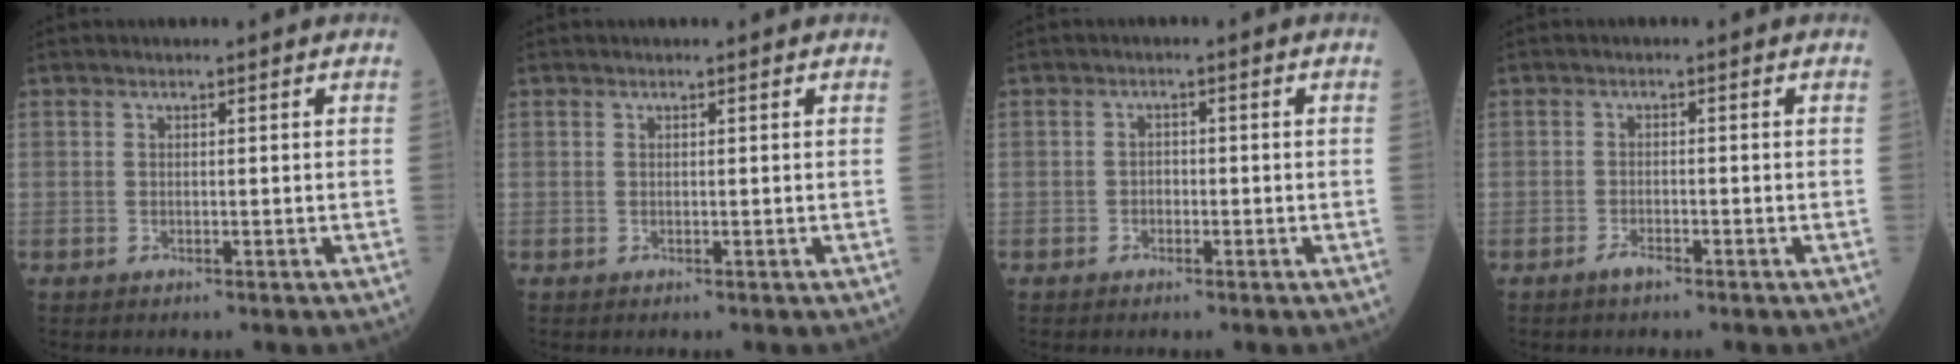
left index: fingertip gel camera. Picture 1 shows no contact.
{"total": 0.0}
{"total": 1.2, "force": [-0.5, 0.9, 0.6], "torque": [-0.005, 0.004, -0.009]}
{"total": 1.5, "force": [-1.2, 0.2, 0.9], "torque": [-0.023, -0.003, -0.022]}